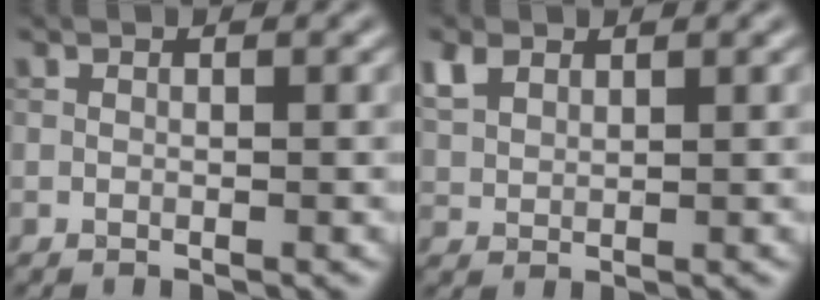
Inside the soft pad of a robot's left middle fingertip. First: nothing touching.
{"total": 2.5, "force": [1.6, 1.5, 1.2], "torque": [-0.033, 0.004, 0.036]}